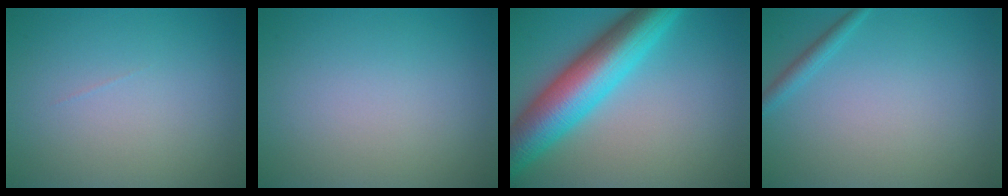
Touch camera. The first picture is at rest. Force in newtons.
{"total": 0.0}
{"total": 9.7, "press": 9.7, "slide": 0.1}
{"total": 1.3, "press": 1.3, "slide": 0.1}